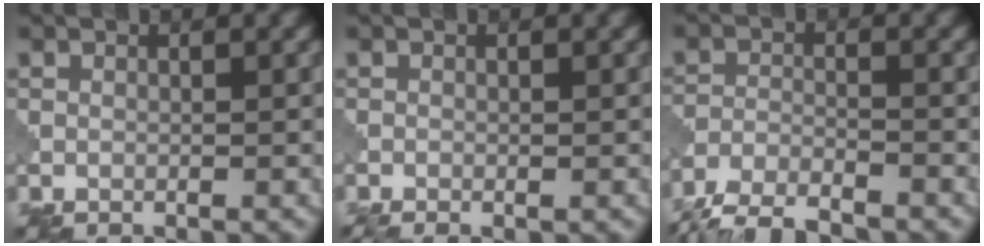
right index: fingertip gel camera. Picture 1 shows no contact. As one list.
[{"total": 1.1, "force": [-0.7, 0.3, 0.8], "torque": [-0.018, -0.004, -0.014]}, {"total": 6.1, "force": [-5.6, 1.0, 2.1], "torque": [-0.039, -0.017, -0.104]}]